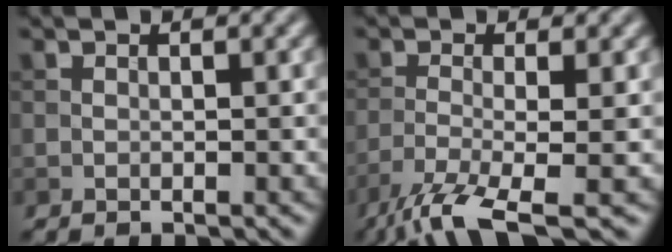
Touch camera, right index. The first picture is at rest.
{"total": 6.4, "force": [-4.1, 1.4, 4.7], "torque": [-0.085, -0.010, -0.088]}